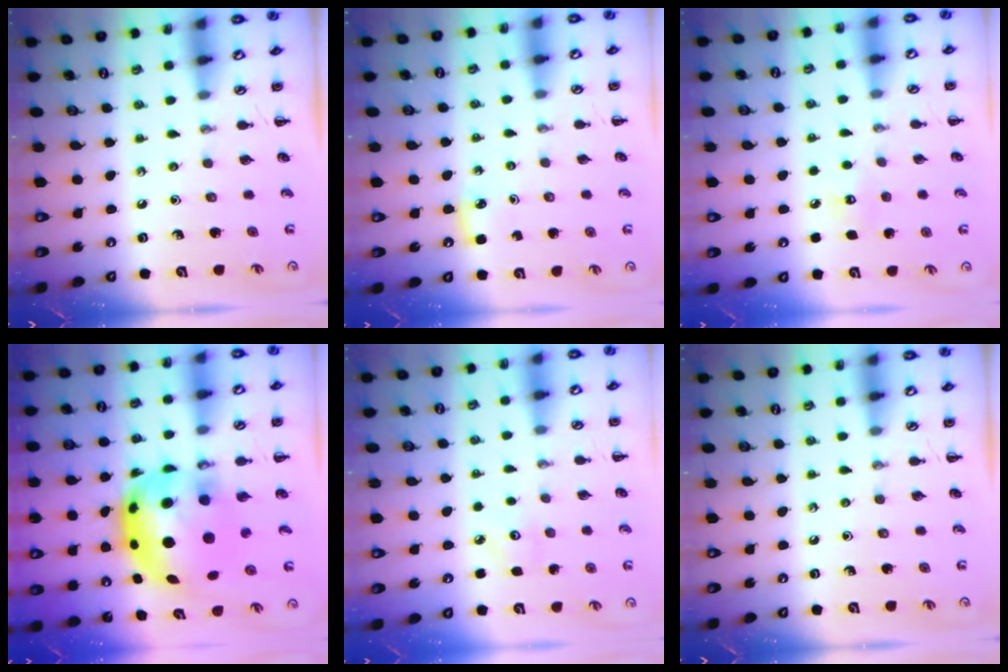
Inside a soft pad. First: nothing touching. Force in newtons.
{"total": 4.9, "press": 4.5, "slide": 1.7}
{"total": 5.2, "press": 5.1, "slide": 1.3}
{"total": 13.0, "press": 12.7, "slide": 3.1}
{"total": 2.6, "press": 2.5, "slide": 0.7}
{"total": 0.0}